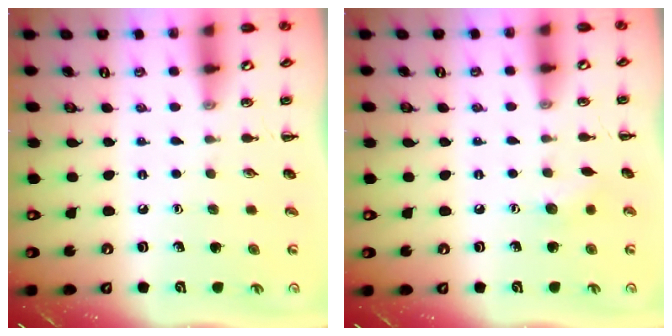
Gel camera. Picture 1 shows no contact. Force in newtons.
{"total": 4.8, "press": 4.6, "slide": 1.3}